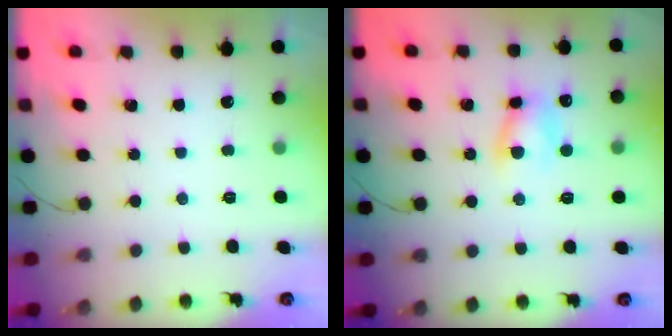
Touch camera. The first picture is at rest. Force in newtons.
{"total": 6.7, "press": 6.6, "slide": 1.2}